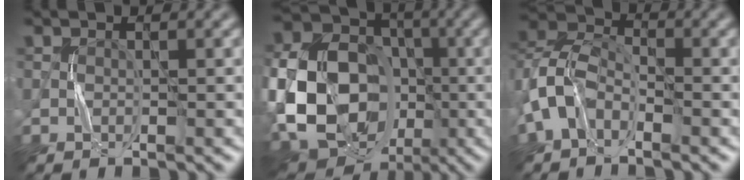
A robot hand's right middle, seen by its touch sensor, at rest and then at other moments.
{"total": 18.8, "force": [-3.7, 15.1, 10.6], "torque": [-0.211, -0.014, -0.085]}
{"total": 5.2, "force": [-2.4, 3.5, 3.1], "torque": [-0.068, 0.008, -0.061]}